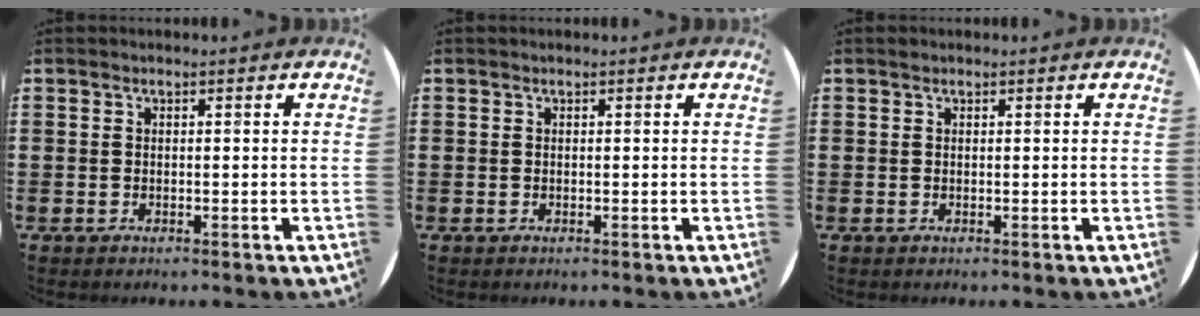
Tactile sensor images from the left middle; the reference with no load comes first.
{"total": 0.0}
{"total": 0.0}